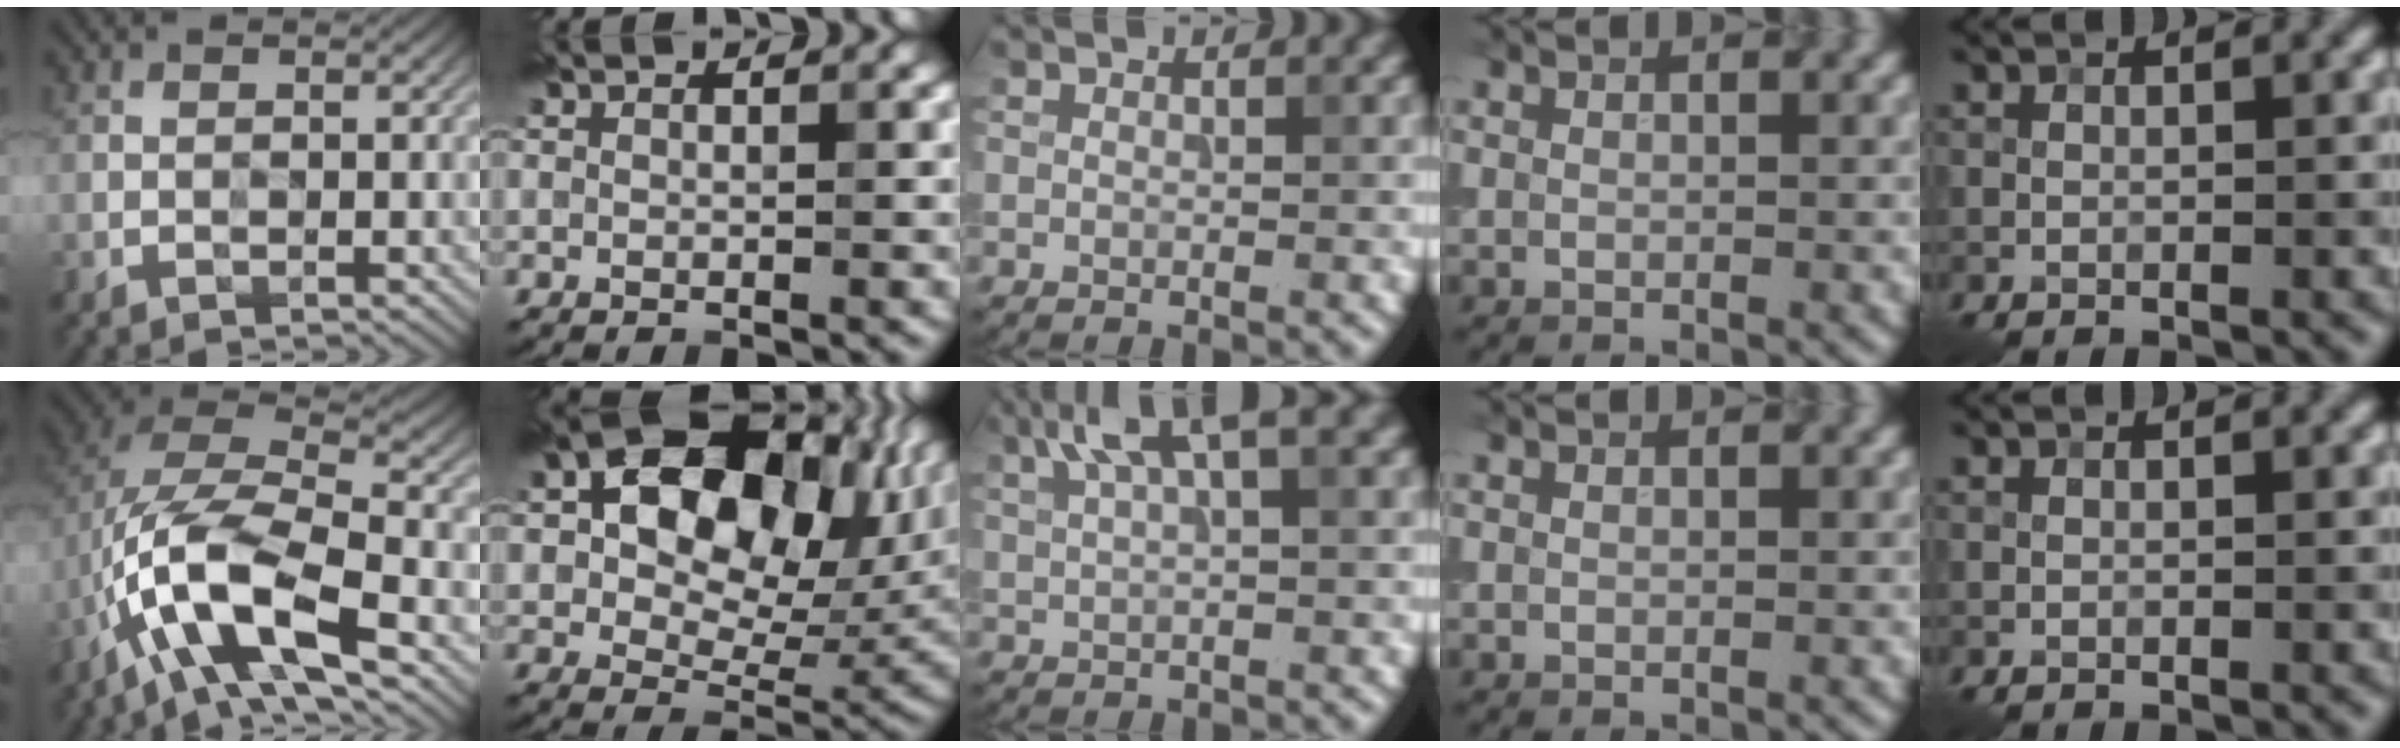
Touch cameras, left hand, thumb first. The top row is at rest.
{"thumb": {"total": 14.9, "force": [-6.3, 5.4, 12.3], "torque": [-0.249, 0.005, -0.120]}, "index": {"total": 15.7, "force": [3.8, 10.1, 11.4], "torque": [-0.139, 0.014, 0.062]}, "middle": {"total": 5.4, "force": [3.0, 1.3, 4.3], "torque": [-0.077, 0.016, 0.054]}}